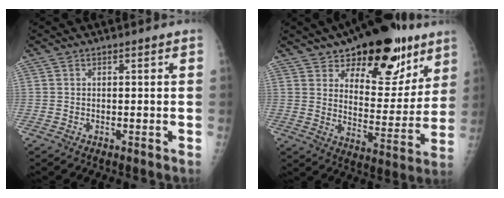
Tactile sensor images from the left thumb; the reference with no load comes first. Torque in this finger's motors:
{"motor_torque": [0.48, 0.63, -0.02, -0.43, 0.10]}